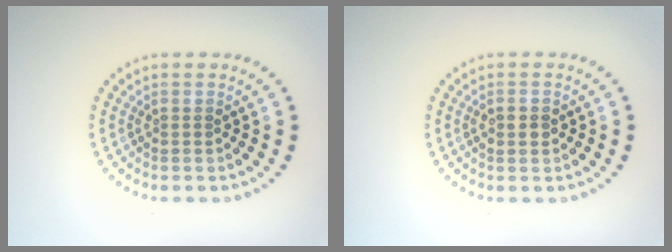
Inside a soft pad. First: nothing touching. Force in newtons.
{"total": 1.8, "press": 1.8, "slide": 0.3}